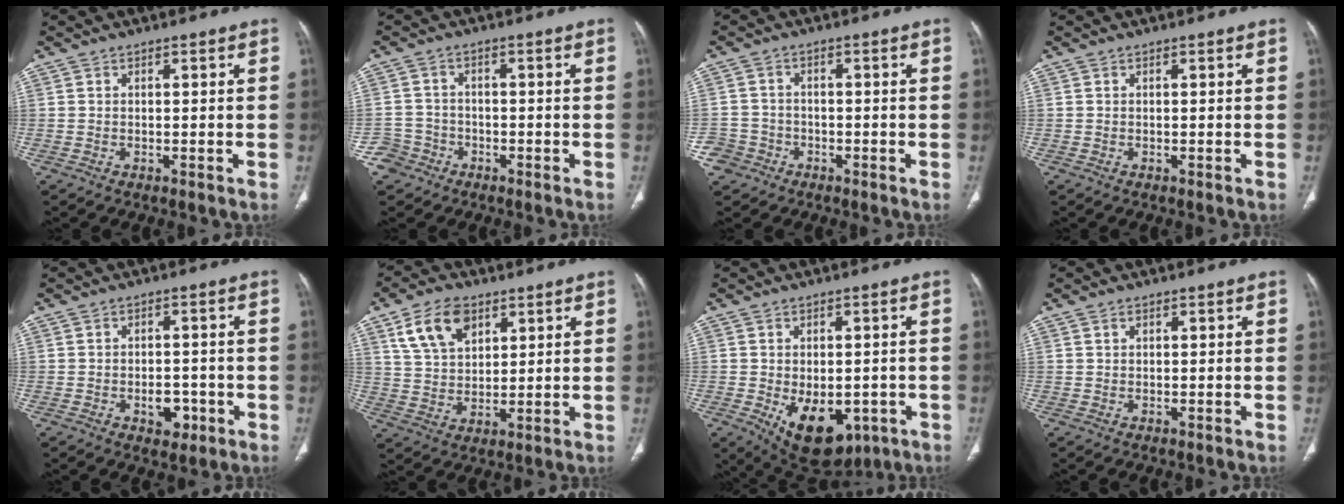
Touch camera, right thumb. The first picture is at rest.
{"total": 4.4, "force": [-2.6, 3.5, -0.2], "torque": [0.024, 0.021, -0.051]}
{"total": 4.7, "force": [-2.6, 3.9, 0.1], "torque": [0.016, 0.022, -0.049]}
{"total": 0.0}
{"total": 4.5, "force": [-1.6, 3.0, 2.9], "torque": [-0.021, 0.009, -0.017]}
{"total": 10.7, "force": [5.5, 6.6, 6.3], "torque": [-0.097, -0.015, 0.108]}
{"total": 13.1, "force": [-4.4, 8.0, 9.3], "torque": [-0.116, -0.002, -0.043]}
{"total": 0.9, "force": [0.5, 0.6, 0.4], "torque": [-0.007, -0.001, 0.009]}